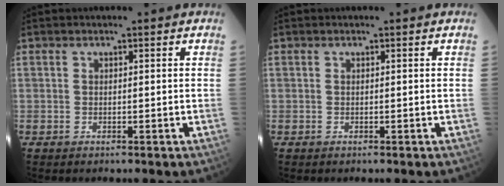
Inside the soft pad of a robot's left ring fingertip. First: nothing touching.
{"total": 0.0}